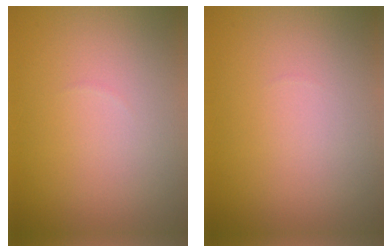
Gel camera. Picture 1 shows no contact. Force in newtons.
{"total": 0.0}